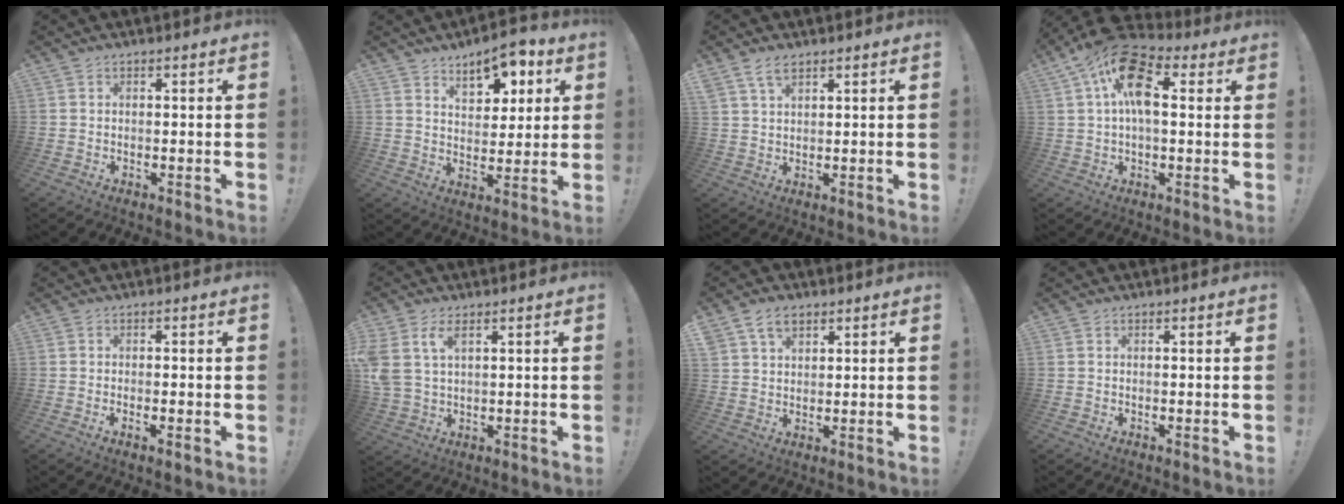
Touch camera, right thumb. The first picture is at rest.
{"total": 10.5, "force": [6.3, 5.8, 6.0], "torque": [-0.072, -0.034, 0.112]}
{"total": 5.0, "force": [3.1, 2.6, 2.8], "torque": [-0.056, -0.007, 0.061]}
{"total": 17.0, "force": [5.5, 9.1, 13.3], "torque": [-0.215, -0.010, 0.095]}
{"total": 1.8, "force": [-0.5, 0.0, 1.7], "torque": [-0.033, -0.001, -0.007]}
{"total": 7.5, "force": [3.5, 4.3, 5.0], "torque": [-0.102, -0.010, 0.067]}
{"total": 6.6, "force": [3.9, 4.2, 3.2], "torque": [-0.052, -0.009, 0.074]}
{"total": 0.0}